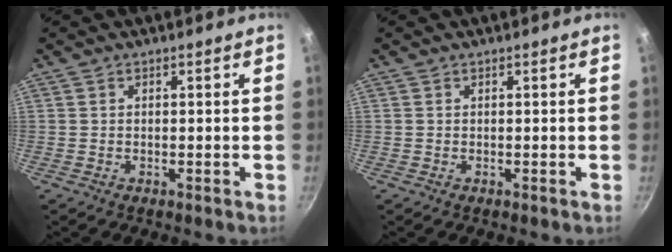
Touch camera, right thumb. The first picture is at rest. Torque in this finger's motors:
{"motor_torque": [0.38, 0.48, 0.17, 0.15, -0.02]}